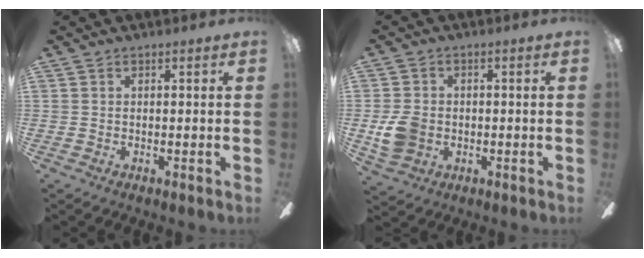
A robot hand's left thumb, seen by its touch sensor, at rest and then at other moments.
{"total": 7.5, "force": [-1.2, 6.3, 3.9], "torque": [-0.080, 0.016, -0.018]}